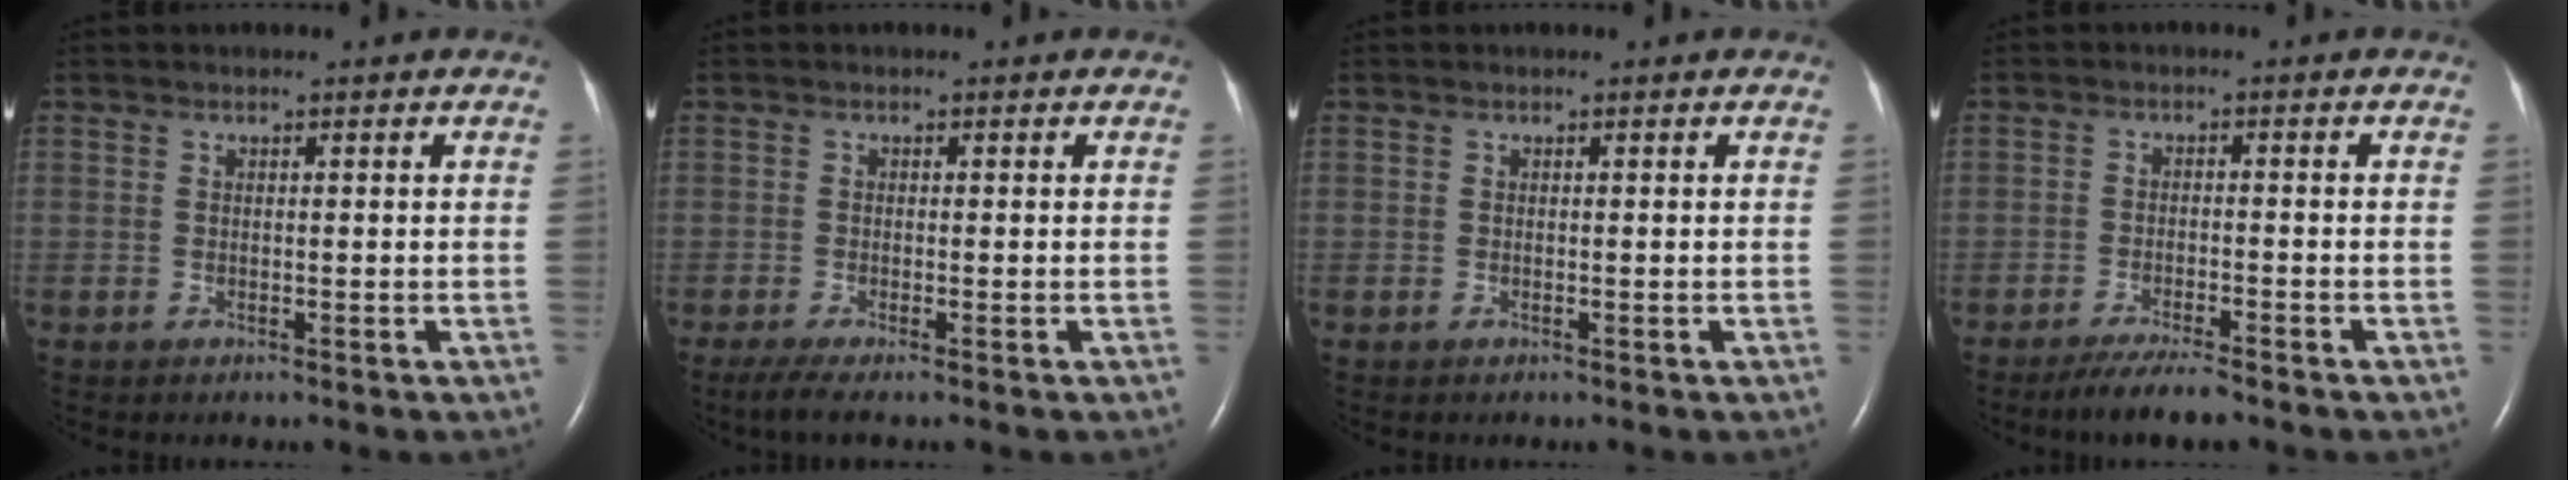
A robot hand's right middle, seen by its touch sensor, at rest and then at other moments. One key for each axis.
{"total": 2.6, "fx": -1.7, "fy": 0.1, "fz": 1.9, "tx": -0.045, "ty": -0.011, "tz": -0.038}
{"total": 0.0}
{"total": 5.4, "fx": -4.4, "fy": 0.2, "fz": 3.0, "tx": -0.056, "ty": -0.016, "tz": -0.077}